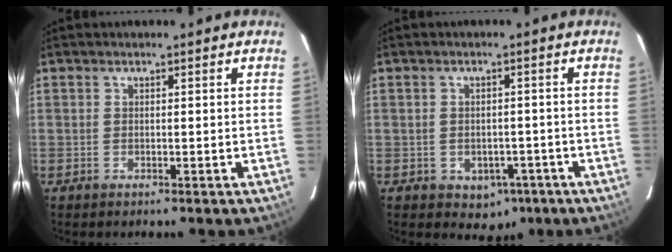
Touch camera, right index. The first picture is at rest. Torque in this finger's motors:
{"motor_torque": [0.43, -0.45, 0.07, -0.01]}